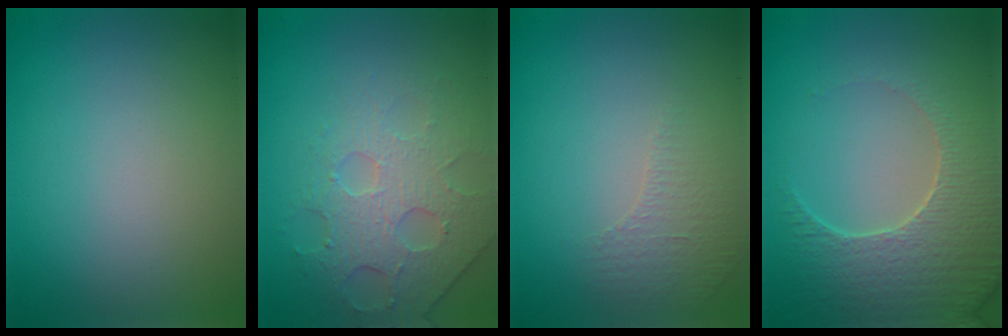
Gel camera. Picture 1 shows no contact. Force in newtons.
{"total": 4.1, "press": 3.9, "slide": 1.1}
{"total": 1.1, "press": 0.7, "slide": 0.8}
{"total": 4.9, "press": 4.7, "slide": 1.4}